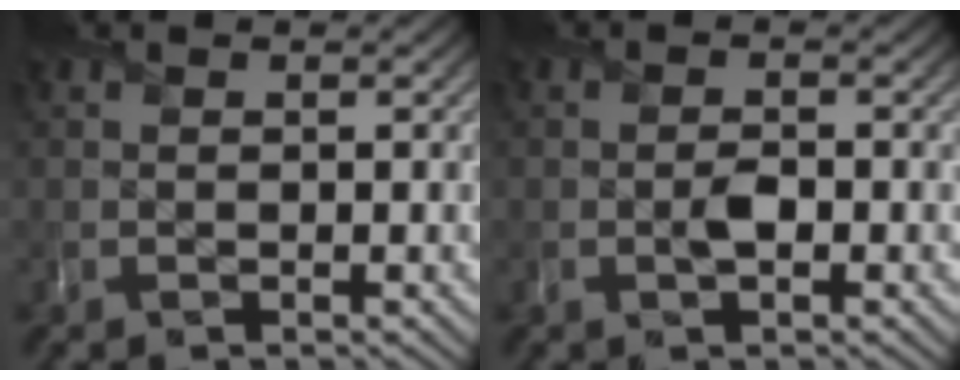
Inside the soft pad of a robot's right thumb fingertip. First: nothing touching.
{"total": 1.7, "force": [-0.5, 0.9, 1.3], "torque": [-0.023, 0.000, -0.010]}